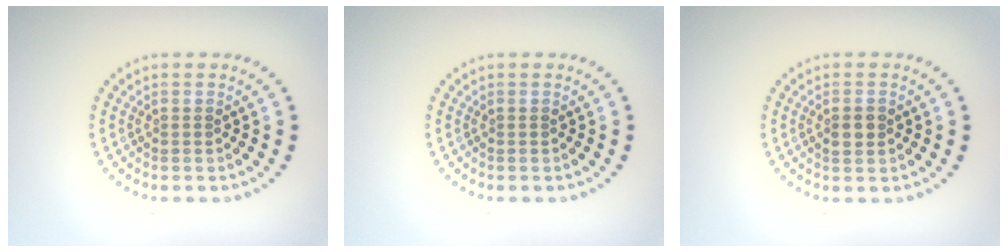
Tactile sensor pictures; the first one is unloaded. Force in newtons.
{"total": 0.0}
{"total": 1.6, "press": 1.6, "slide": 0.1}